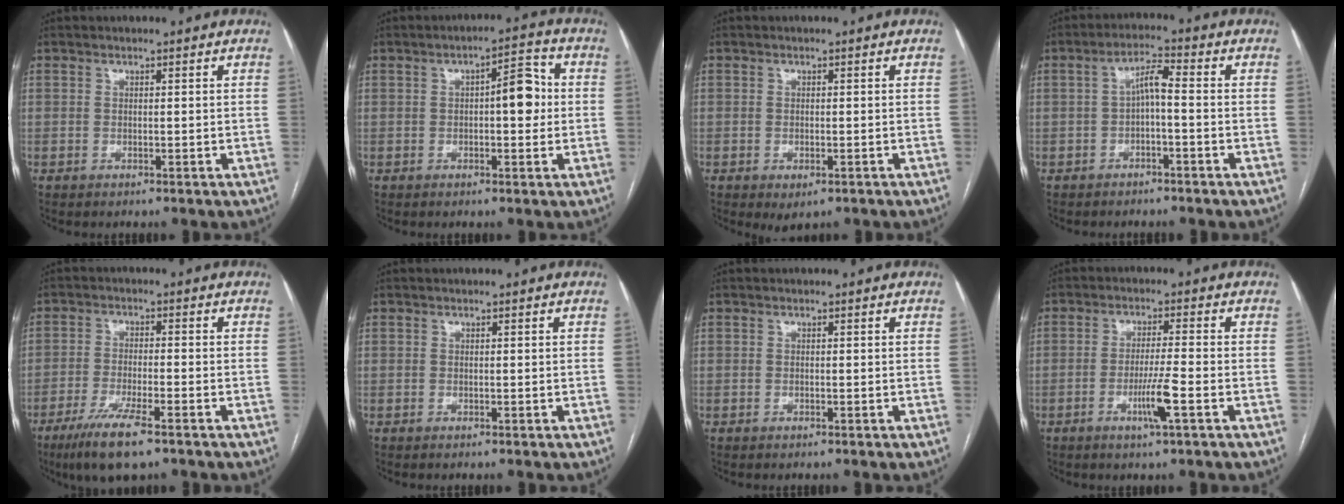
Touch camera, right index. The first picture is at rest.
{"total": 5.9, "force": [0.3, 2.0, 5.5], "torque": [-0.073, 0.019, 0.001]}
{"total": 2.4, "force": [-1.1, 1.0, 1.8], "torque": [-0.026, -0.005, -0.006]}
{"total": 4.1, "force": [-0.6, 0.8, 3.9], "torque": [-0.070, 0.018, -0.009]}
{"total": 8.8, "force": [-5.9, 1.0, 6.6], "torque": [-0.122, -0.021, -0.097]}
{"total": 0.0}
{"total": 0.0}
{"total": 5.4, "force": [-2.2, -0.5, 4.9], "torque": [-0.091, -0.010, -0.042]}